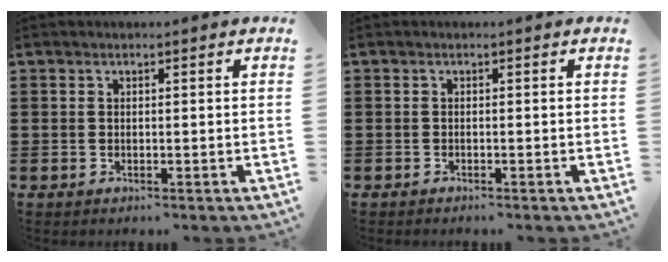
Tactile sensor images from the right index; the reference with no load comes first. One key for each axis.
{"total": 0.0}